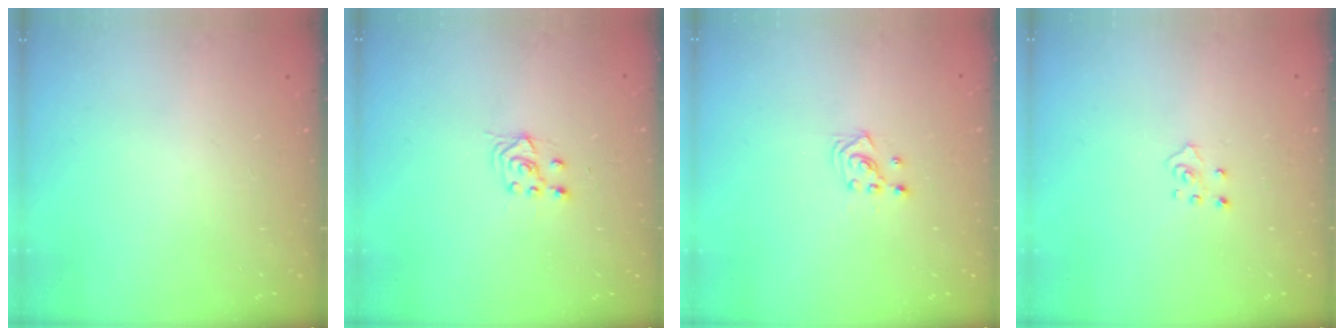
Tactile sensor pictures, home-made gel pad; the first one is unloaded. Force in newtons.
{"total": 3.7, "press": 3.6, "slide": 1.0}
{"total": 3.2, "press": 3.2, "slide": 0.4}
{"total": 2.7, "press": 2.7, "slide": 0.2}